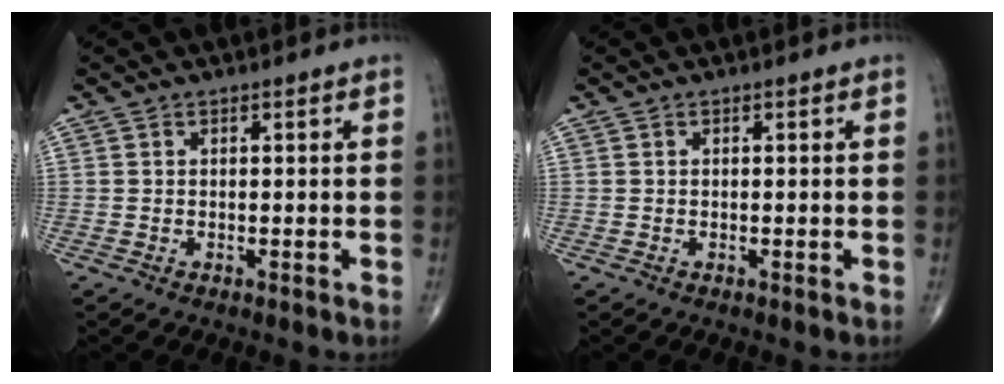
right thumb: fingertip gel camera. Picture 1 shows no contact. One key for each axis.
{"total": 0.0}